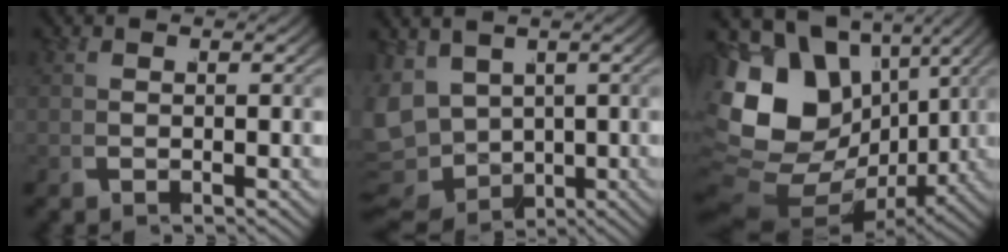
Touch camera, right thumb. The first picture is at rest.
{"total": 9.5, "force": [-1.3, 8.0, 5.0], "torque": [-0.133, -0.043, -0.012]}
{"total": 18.1, "force": [-0.6, 13.2, 12.3], "torque": [-0.242, -0.054, 0.003]}